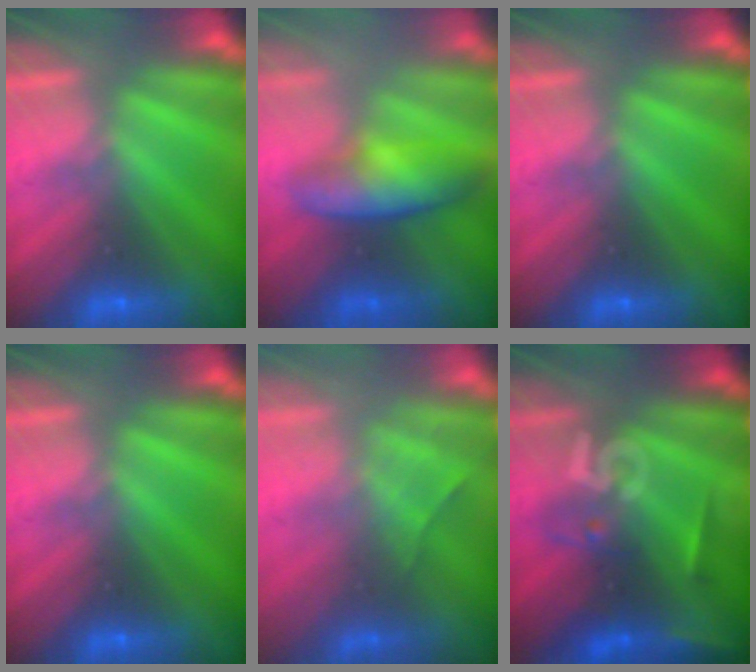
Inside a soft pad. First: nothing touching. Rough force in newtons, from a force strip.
{"total": 3.8}
{"total": 0.0}
{"total": 0.0}
{"total": 2.3}
{"total": 2.5}